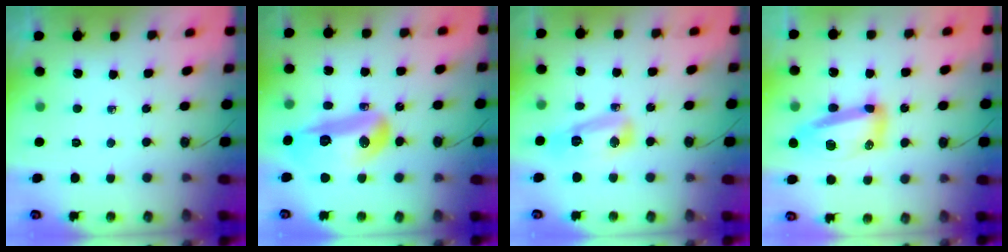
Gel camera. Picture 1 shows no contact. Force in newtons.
{"total": 17.7, "press": 17.0, "slide": 4.6}
{"total": 8.9, "press": 8.9, "slide": 0.9}
{"total": 14.3, "press": 14.1, "slide": 2.2}